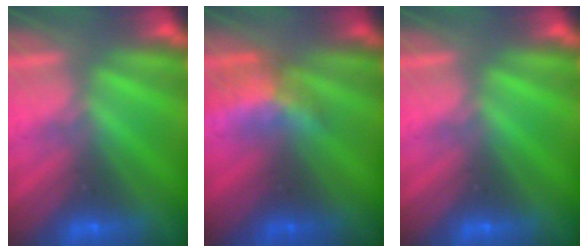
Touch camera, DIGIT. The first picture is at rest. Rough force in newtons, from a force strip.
{"total": 2.3}
{"total": 0.0}